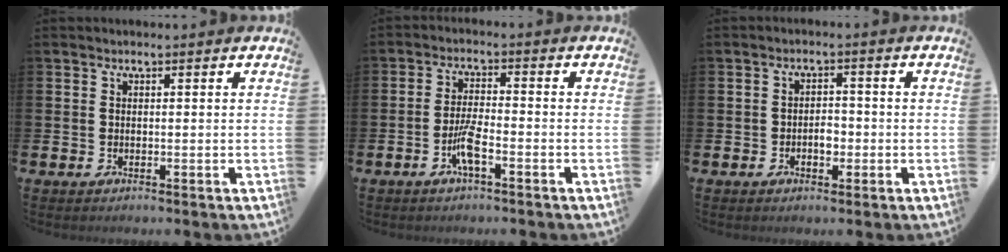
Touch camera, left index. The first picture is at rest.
{"total": 4.1, "force": [-1.9, 0.8, 3.6], "torque": [-0.082, 0.003, -0.037]}
{"total": 2.1, "force": [-0.7, 1.3, 1.5], "torque": [-0.020, 0.002, -0.016]}